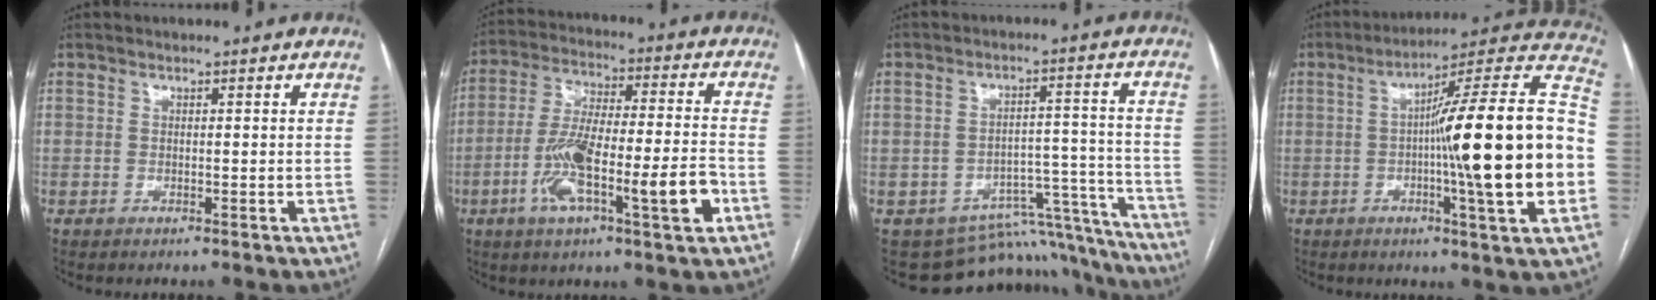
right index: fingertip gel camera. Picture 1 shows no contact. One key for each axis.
{"total": 15.8, "fx": -5.4, "fy": 2.1, "fz": 14.7, "tx": -0.263, "ty": 0.005, "tz": -0.089}
{"total": 14.7, "fx": -12.9, "fy": 6.4, "fz": 2.9, "tx": -0.018, "ty": 0.070, "tz": -0.161}
{"total": 24.6, "fx": -2.6, "fy": 0.0, "fz": 24.4, "tx": -0.293, "ty": 0.018, "tz": -0.049}